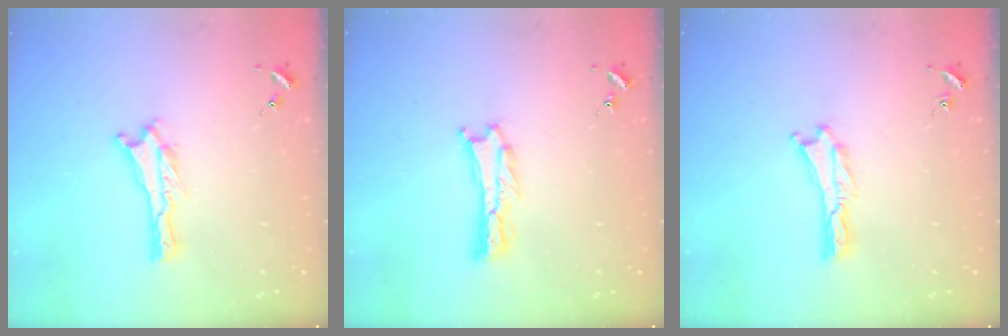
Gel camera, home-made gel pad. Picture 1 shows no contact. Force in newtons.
{"total": 1.1, "press": 1.1, "slide": 0.2}
{"total": 0.0}